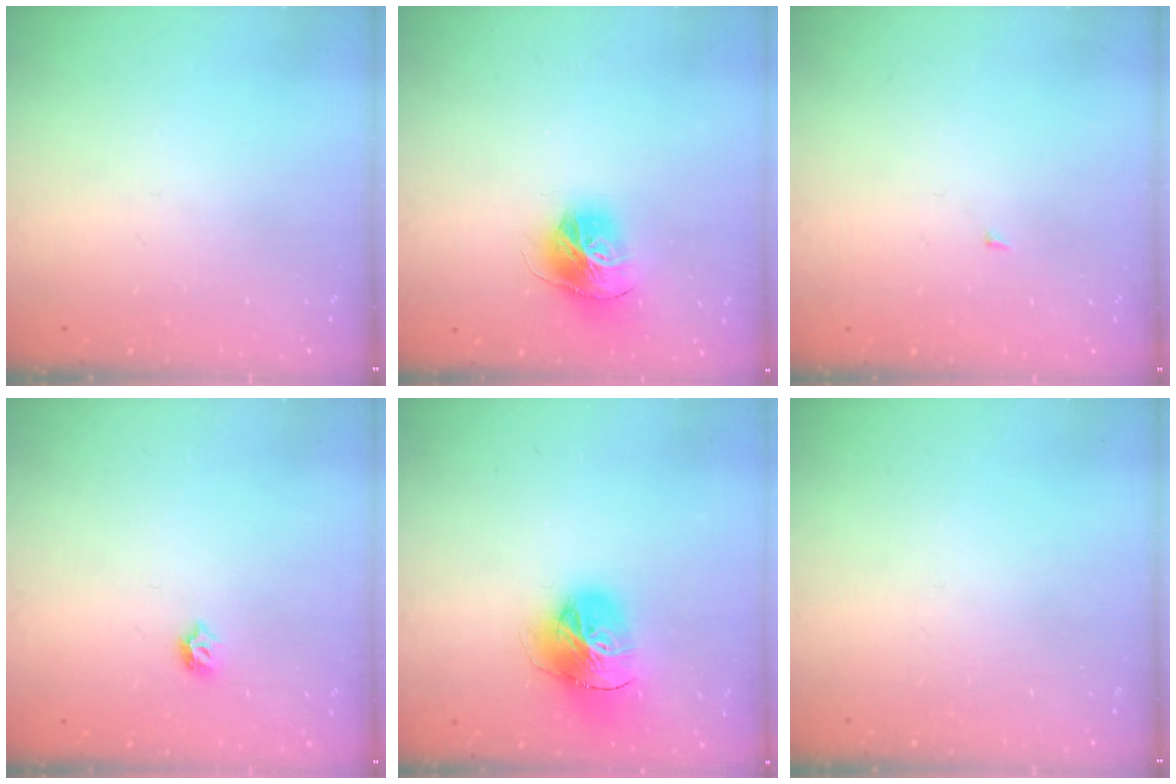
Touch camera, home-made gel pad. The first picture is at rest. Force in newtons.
{"total": 14.8, "press": 14.7, "slide": 1.6}
{"total": 1.4, "press": 1.3, "slide": 0.1}
{"total": 4.8, "press": 4.7, "slide": 1.0}
{"total": 18.4, "press": 18.3, "slide": 2.2}
{"total": 0.0}